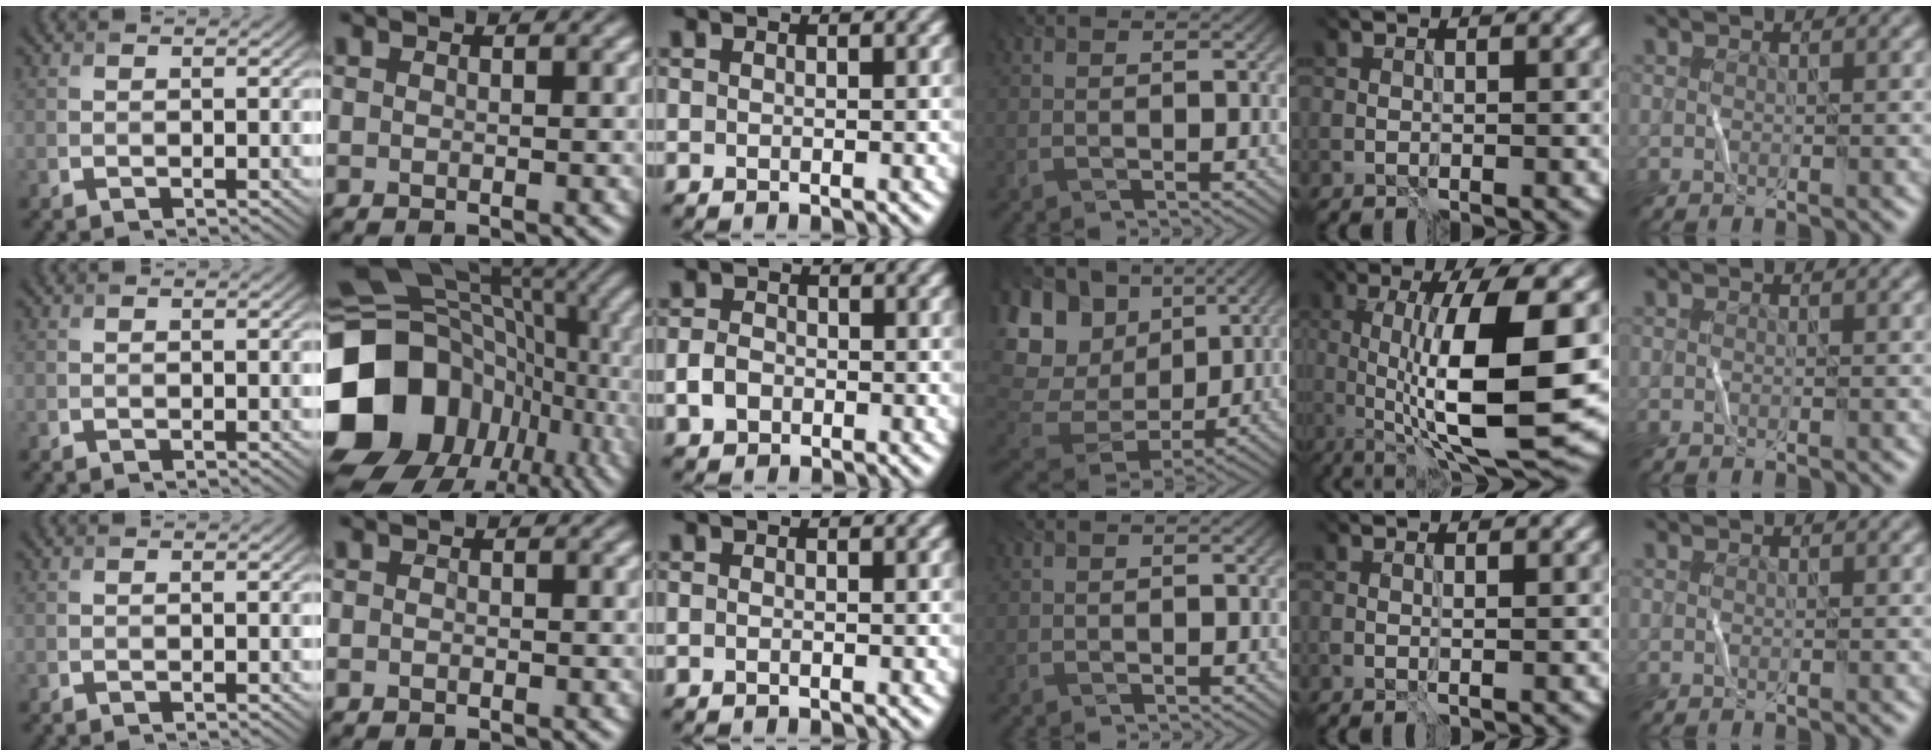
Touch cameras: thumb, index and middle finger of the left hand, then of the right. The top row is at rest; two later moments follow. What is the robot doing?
{"motion": "fold", "object": "bandana"}